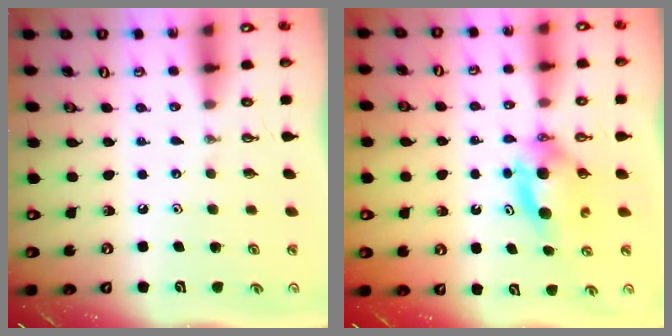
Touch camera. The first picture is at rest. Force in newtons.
{"total": 7.1, "press": 6.4, "slide": 3.1}